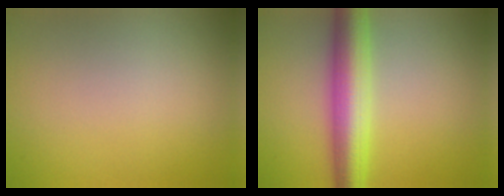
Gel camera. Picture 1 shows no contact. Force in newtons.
{"total": 7.0, "press": 7.0, "slide": 0.0}